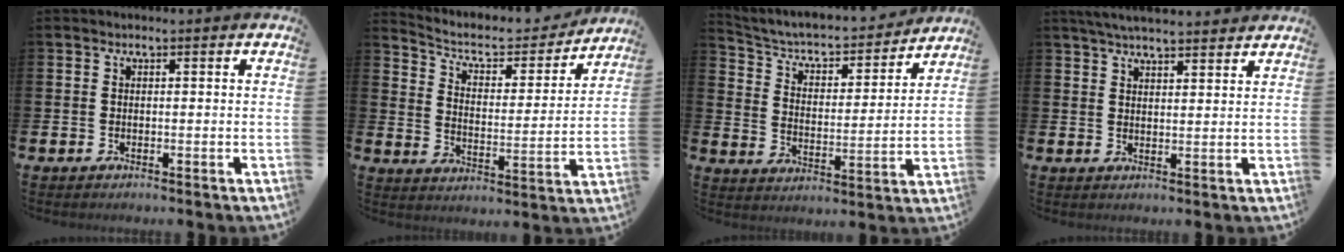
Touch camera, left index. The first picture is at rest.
{"total": 6.3, "force": [5.5, 2.3, 2.0], "torque": [-0.066, -0.041, 0.087]}
{"total": 5.1, "force": [4.5, 1.9, 1.5], "torque": [-0.062, -0.037, 0.068]}
{"total": 4.3, "force": [4.2, 0.4, 1.1], "torque": [-0.029, -0.012, 0.076]}